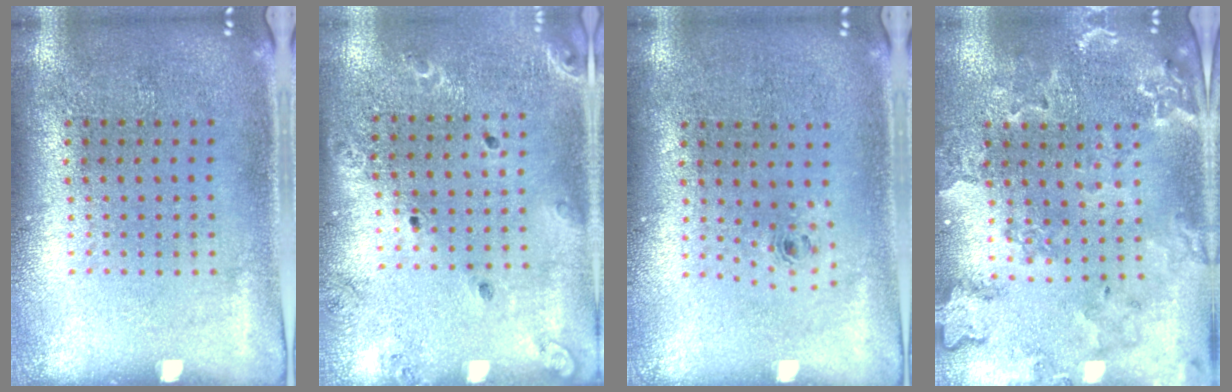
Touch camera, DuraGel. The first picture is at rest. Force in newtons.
{"total": 1.4, "press": 1.4, "slide": 0.1}
{"total": 0.7, "press": 0.3, "slide": 0.6}
{"total": 1.4, "press": 1.4, "slide": 0.3}